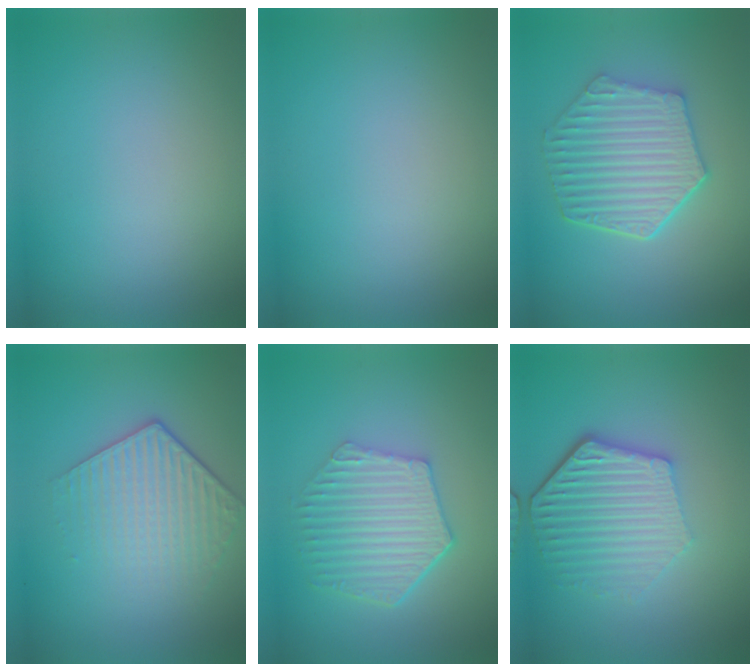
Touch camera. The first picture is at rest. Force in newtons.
{"total": 0.0}
{"total": 6.5, "press": 4.9, "slide": 4.3}
{"total": 4.3, "press": 3.1, "slide": 2.9}
{"total": 5.7, "press": 4.2, "slide": 3.9}
{"total": 6.0, "press": 4.5, "slide": 3.9}